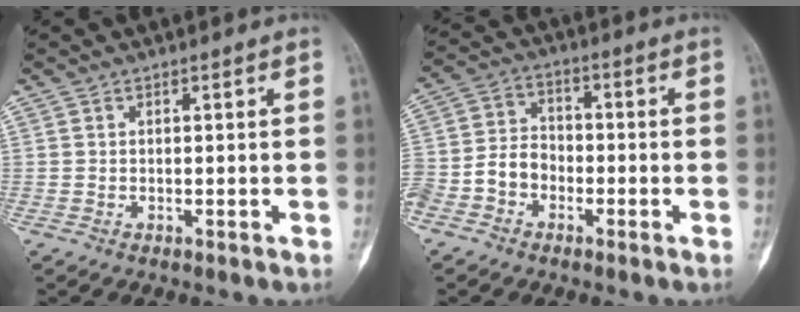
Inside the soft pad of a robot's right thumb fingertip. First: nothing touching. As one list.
[{"total": 10.5, "force": [-4.3, 8.2, 5.0], "torque": [-0.096, 0.038, -0.085]}]